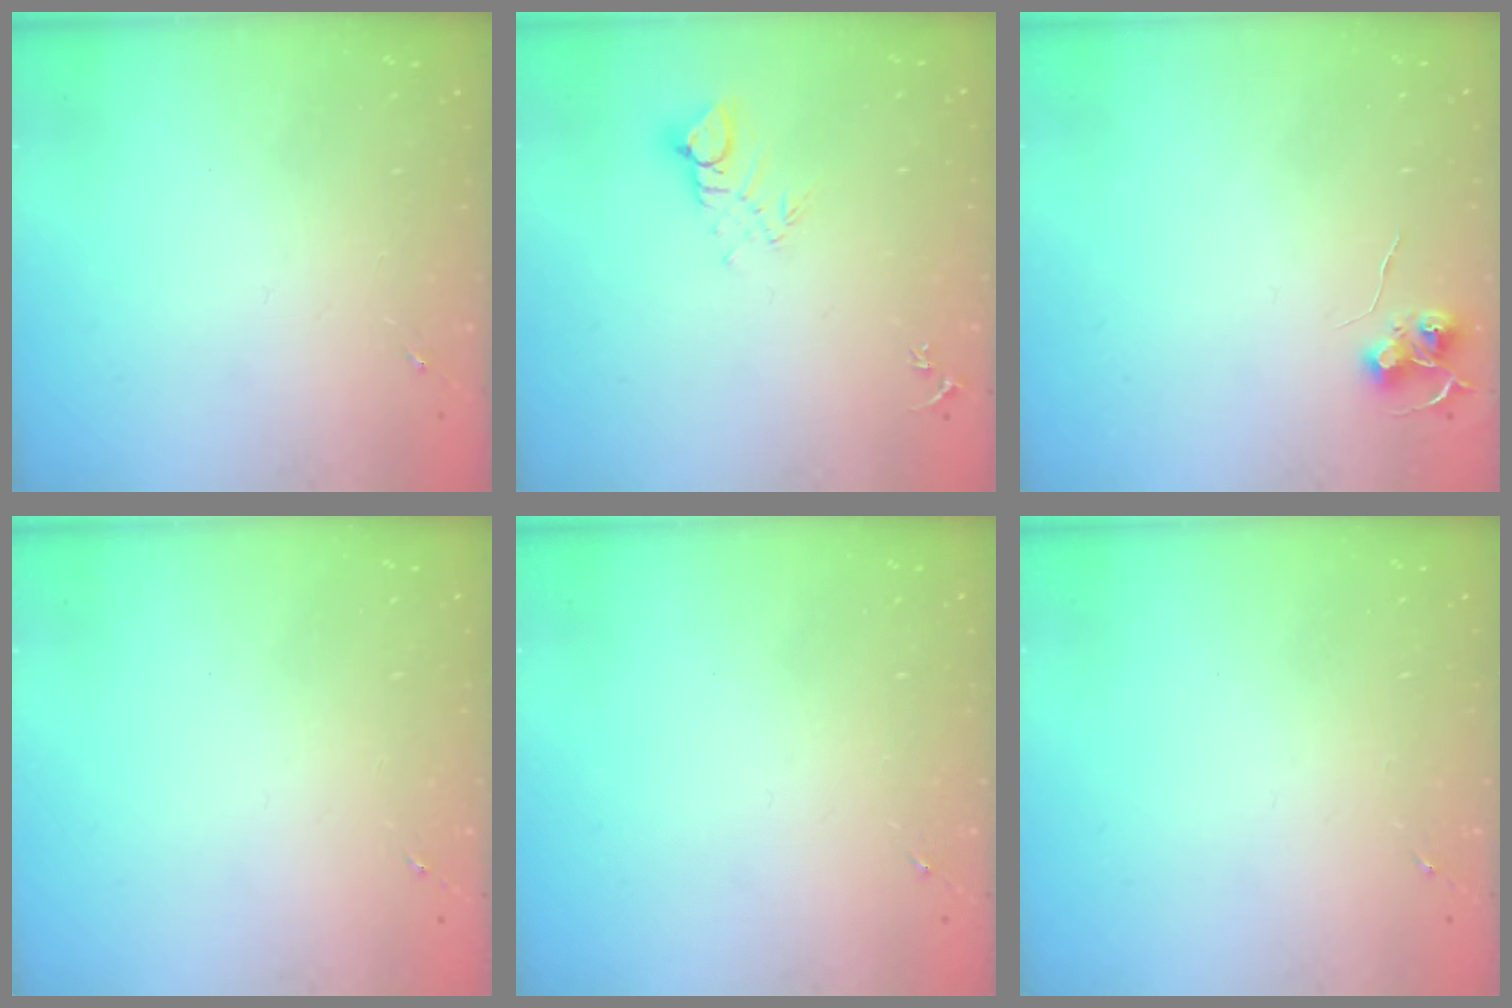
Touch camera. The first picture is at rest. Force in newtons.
{"total": 5.2, "press": 5.2, "slide": 0.4}
{"total": 6.4, "press": 6.3, "slide": 0.6}
{"total": 0.0}
{"total": 0.0}
{"total": 0.0}